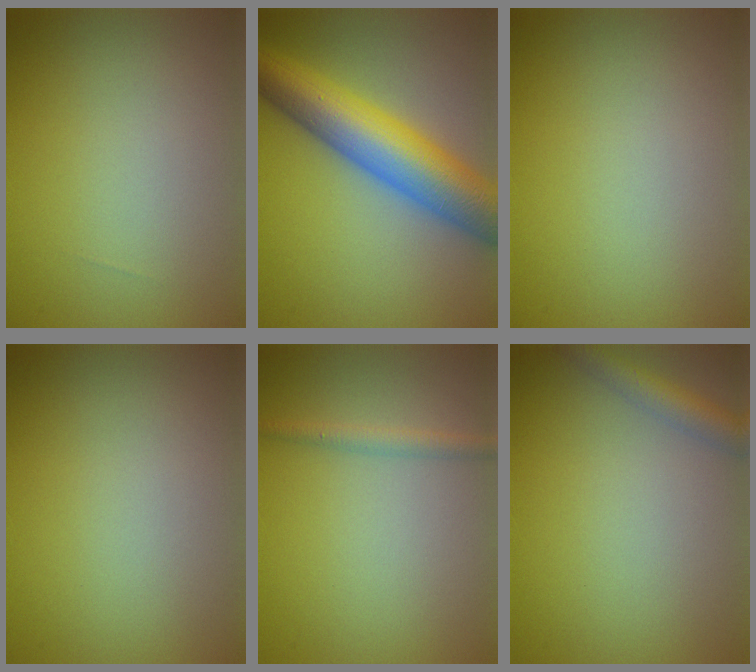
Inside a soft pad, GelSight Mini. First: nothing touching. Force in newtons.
{"total": 9.9, "press": 9.9, "slide": 0.3}
{"total": 0.0}
{"total": 0.0}
{"total": 1.4, "press": 1.4, "slide": 0.1}
{"total": 2.6, "press": 2.6, "slide": 0.1}